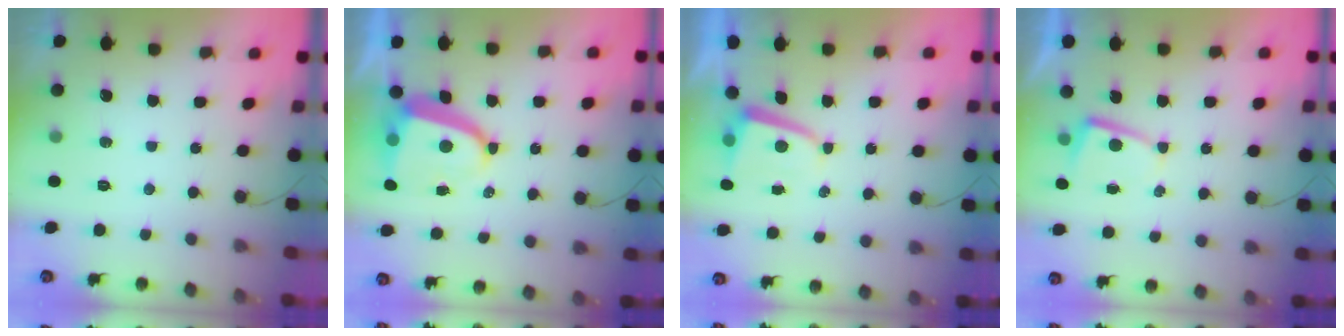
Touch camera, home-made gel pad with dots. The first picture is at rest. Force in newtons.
{"total": 7.8, "press": 7.8, "slide": 1.1}
{"total": 2.6, "press": 2.6, "slide": 0.4}
{"total": 2.8, "press": 2.8, "slide": 0.5}